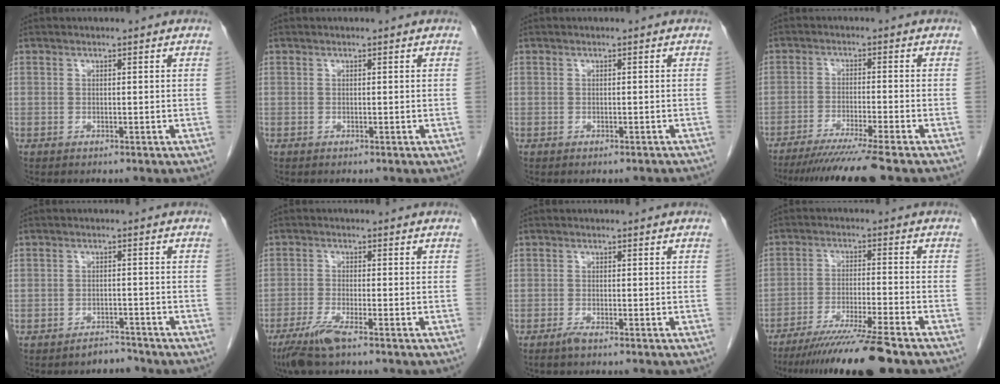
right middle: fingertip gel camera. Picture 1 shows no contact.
{"total": 0.0}
{"total": 1.9, "force": [-1.8, 0.5, 0.6], "torque": [-0.005, -0.004, -0.023]}
{"total": 10.9, "force": [-9.0, -1.9, 5.7], "torque": [-0.062, -0.038, -0.142]}
{"total": 2.0, "force": [-1.9, 0.6, -0.3], "torque": [0.009, 0.001, -0.028]}
{"total": 5.0, "force": [-3.4, 0.2, 3.6], "torque": [-0.080, -0.015, -0.069]}
{"total": 1.2, "force": [-1.0, 0.0, 0.7], "torque": [-0.020, -0.003, -0.020]}
{"total": 11.7, "force": [-9.3, -1.3, 6.9], "torque": [-0.099, -0.038, -0.154]}